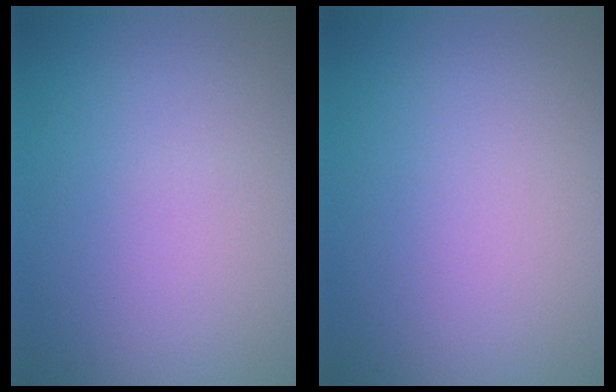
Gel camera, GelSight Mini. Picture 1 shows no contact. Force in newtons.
{"total": 0.0}